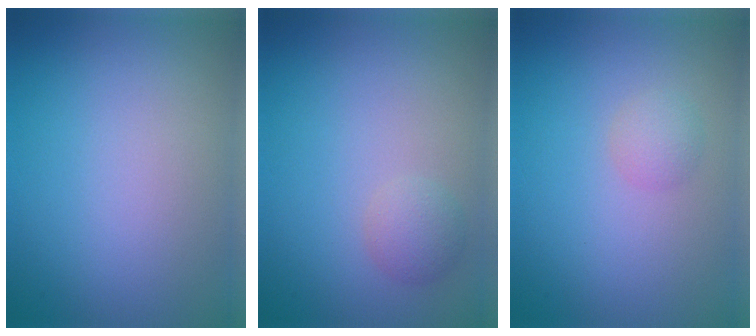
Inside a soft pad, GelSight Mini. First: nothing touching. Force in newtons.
{"total": 1.6, "press": 1.6, "slide": 0.1}
{"total": 1.4, "press": 1.4, "slide": 0.0}